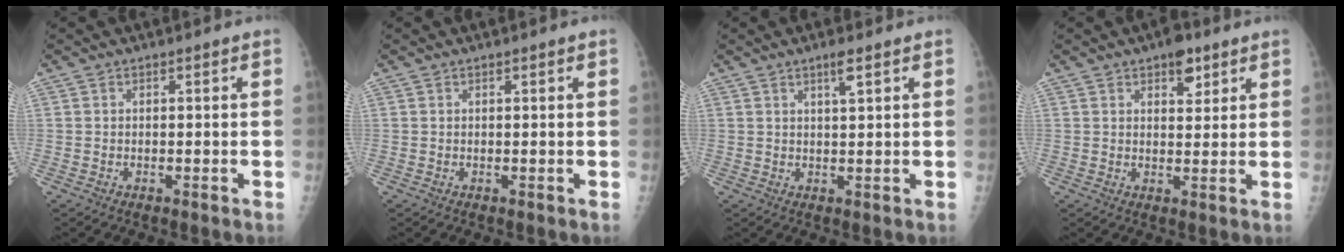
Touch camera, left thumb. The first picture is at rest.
{"total": 0.5, "force": [0.3, 0.1, 0.5], "torque": [-0.008, 0.001, 0.004]}
{"total": 2.7, "force": [1.6, 0.3, 2.2], "torque": [-0.039, -0.007, 0.028]}
{"total": 4.9, "force": [3.0, 2.5, 3.0], "torque": [-0.023, -0.014, 0.040]}